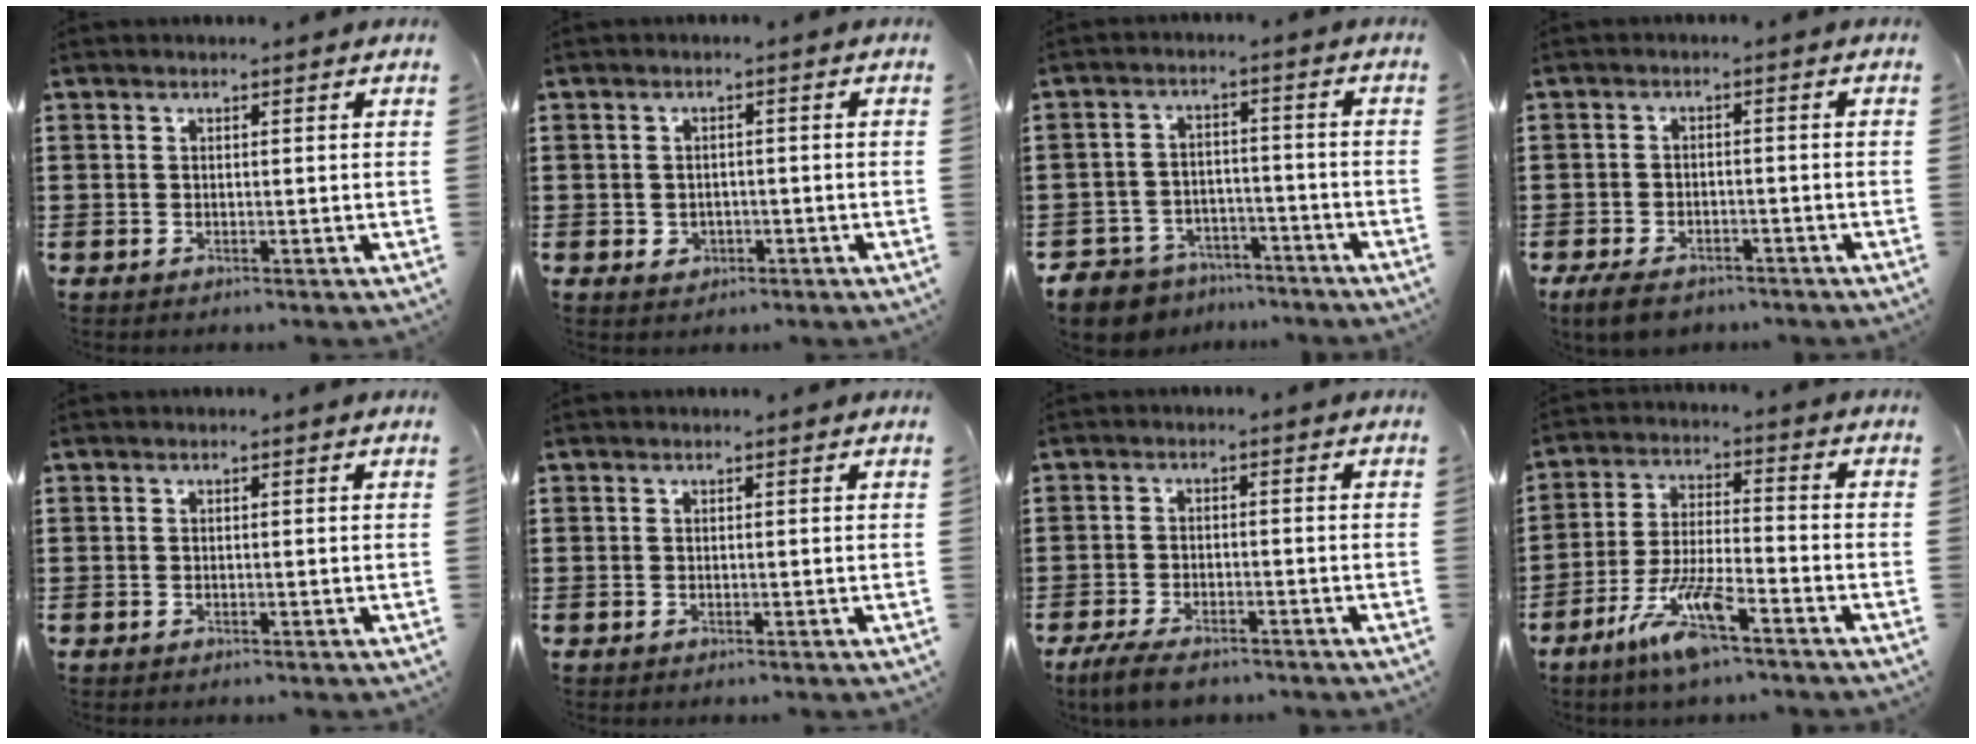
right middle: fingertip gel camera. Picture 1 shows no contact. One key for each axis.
{"total": 1.5, "fx": -0.5, "fy": 1.3, "fz": 0.5, "tx": -0.014, "ty": 0.003, "tz": -0.014}
{"total": 6.5, "fx": -6.3, "fy": 1.7, "fz": 0.5, "tx": -0.034, "ty": 0.009, "tz": -0.133}
{"total": 3.7, "fx": -3.2, "fy": 1.2, "fz": 1.3, "tx": -0.036, "ty": 0.001, "tz": -0.069}
{"total": 0.0}
{"total": 0.0}
{"total": 4.2, "fx": -3.5, "fy": 1.1, "fz": 2.0, "tx": -0.046, "ty": -0.001, "tz": -0.071}
{"total": 9.5, "fx": -6.0, "fy": 1.7, "fz": 7.1, "tx": -0.149, "ty": -0.005, "tz": -0.114}